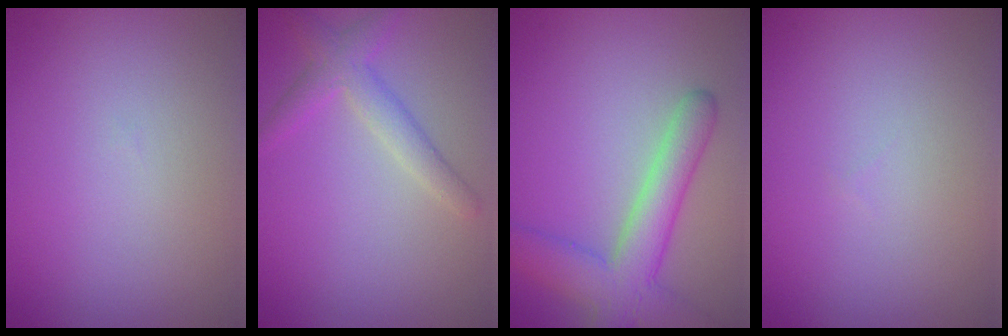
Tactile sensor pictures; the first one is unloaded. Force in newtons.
{"total": 2.7, "press": 2.7, "slide": 0.1}
{"total": 6.1, "press": 6.0, "slide": 0.3}
{"total": 0.0}